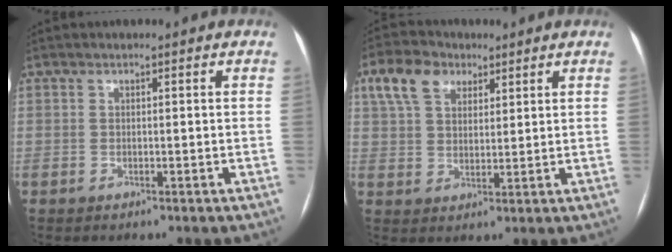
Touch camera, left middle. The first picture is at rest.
{"total": 7.7, "force": [4.1, 5.0, 4.2], "torque": [-0.091, 0.030, 0.079]}